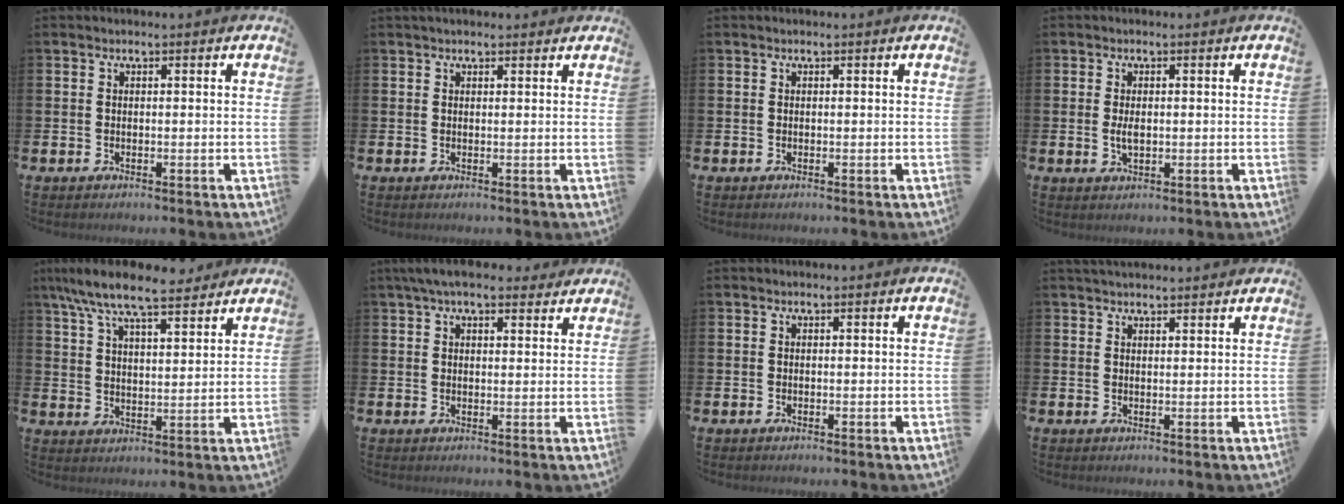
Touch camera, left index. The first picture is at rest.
{"total": 1.2, "force": [1.1, 0.4, 0.4], "torque": [0.001, 0.002, 0.019]}
{"total": 0.0}
{"total": 2.1, "force": [0.0, 1.0, 1.8], "torque": [-0.024, -0.002, -0.003]}
{"total": 8.6, "force": [7.6, 1.8, 3.4], "torque": [-0.087, -0.031, 0.135]}
{"total": 5.0, "force": [4.2, 1.6, 2.2], "torque": [-0.049, -0.007, 0.077]}
{"total": 0.0}
{"total": 2.1, "force": [2.1, 0.4, 0.3], "torque": [-0.002, -0.005, 0.036]}